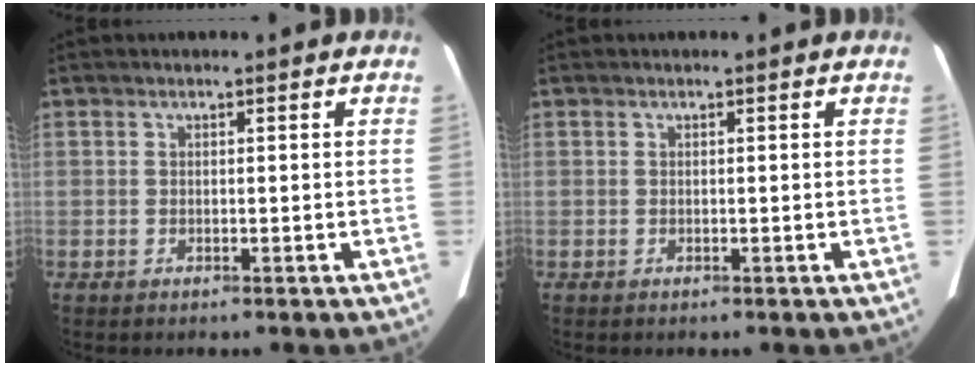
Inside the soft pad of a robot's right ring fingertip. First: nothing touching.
{"total": 0.0}